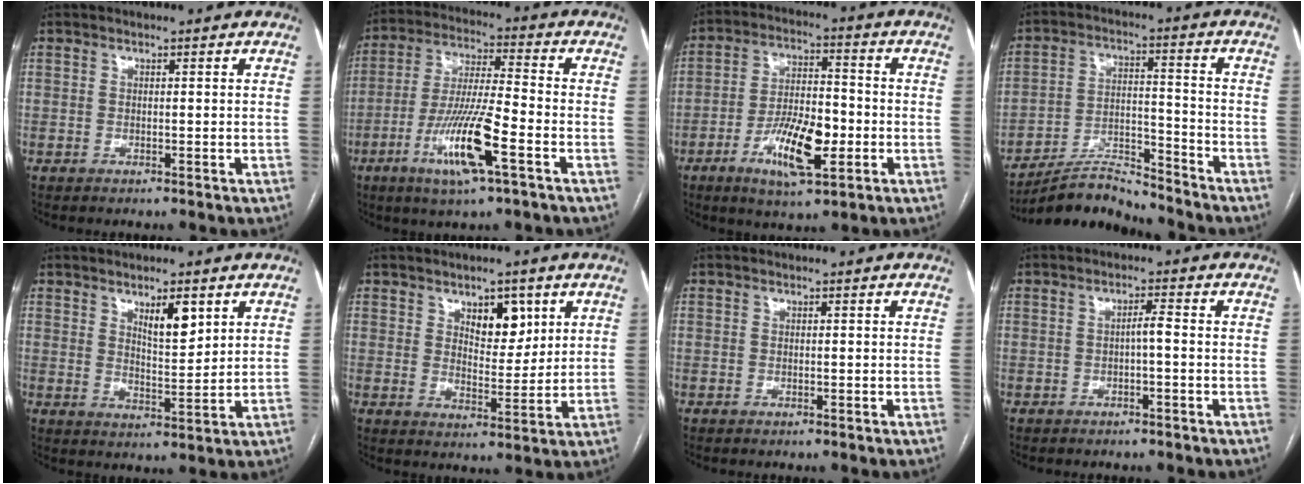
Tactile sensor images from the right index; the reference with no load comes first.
{"total": 12.9, "force": [-5.4, 0.9, 11.7], "torque": [-0.229, -0.015, -0.099]}
{"total": 11.4, "force": [-4.1, 3.6, 10.0], "torque": [-0.185, 0.002, -0.068]}
{"total": 8.8, "force": [-8.7, 0.9, 1.3], "torque": [-0.019, 0.016, -0.156]}
{"total": 5.5, "force": [3.0, 1.5, 4.4], "torque": [-0.075, -0.006, 0.054]}
{"total": 6.4, "force": [3.2, 3.2, 4.6], "torque": [-0.066, 0.000, 0.054]}
{"total": 0.0}
{"total": 1.8, "force": [-0.5, 0.1, 1.8], "torque": [-0.027, 0.004, -0.009]}